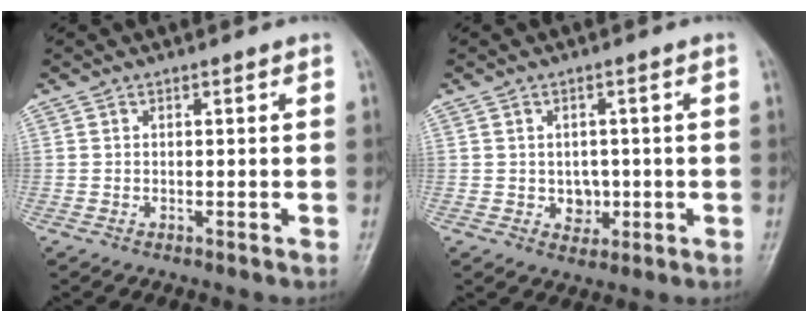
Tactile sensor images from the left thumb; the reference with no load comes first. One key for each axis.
{"total": 3.6, "fx": -0.4, "fy": 3.0, "fz": 1.9, "tx": -0.009, "ty": 0.002, "tz": 0.000}